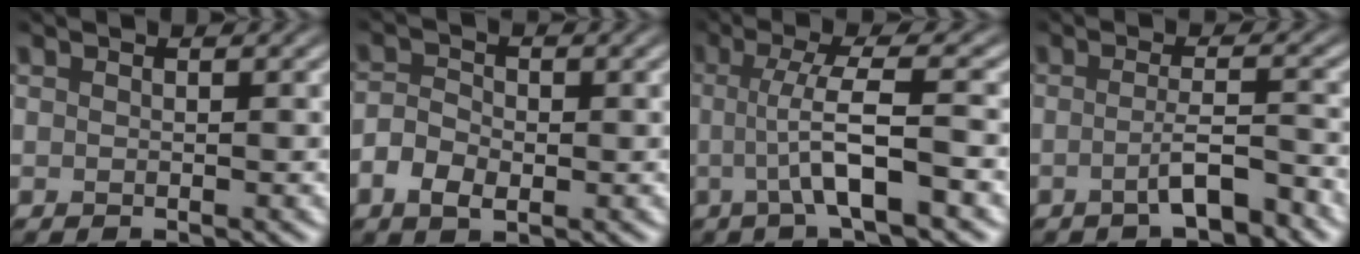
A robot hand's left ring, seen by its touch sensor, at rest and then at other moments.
{"total": 2.7, "force": [-0.9, 1.7, 2.0], "torque": [-0.037, -0.002, -0.020]}
{"total": 5.6, "force": [-0.8, 0.9, 5.4], "torque": [-0.091, 0.004, -0.021]}
{"total": 3.1, "force": [-1.5, 0.5, 2.6], "torque": [-0.042, 0.009, -0.032]}